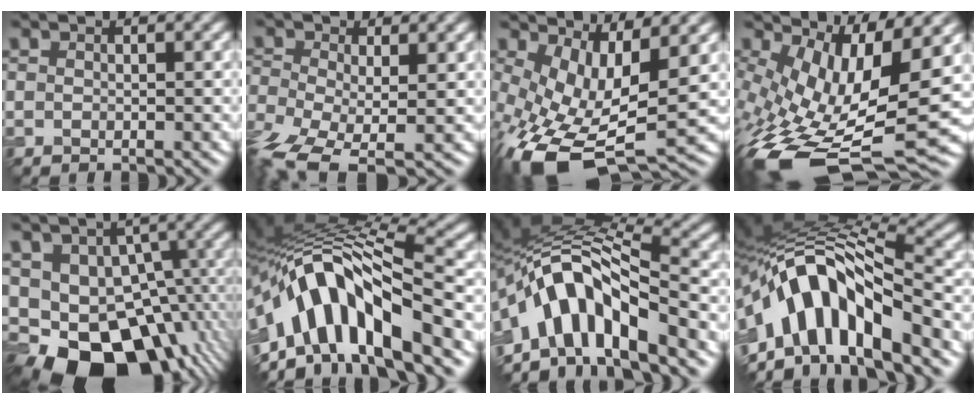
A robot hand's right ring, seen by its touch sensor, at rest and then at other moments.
{"total": 7.9, "force": [-4.4, 3.6, 5.6], "torque": [-0.131, -0.028, -0.089]}
{"total": 10.2, "force": [-2.2, 4.8, 8.8], "torque": [-0.185, -0.037, -0.028]}
{"total": 13.5, "force": [-1.6, 5.4, 12.3], "torque": [-0.240, -0.021, -0.017]}
{"total": 17.2, "force": [-6.6, 11.4, 11.0], "torque": [-0.172, -0.004, -0.096]}
{"total": 12.5, "force": [-4.9, 4.8, 10.4], "torque": [-0.168, 0.025, -0.089]}
{"total": 10.3, "force": [-5.3, 4.1, 7.9], "torque": [-0.119, 0.023, -0.104]}
{"total": 12.1, "force": [-4.6, 5.4, 9.8], "torque": [-0.156, 0.023, -0.085]}